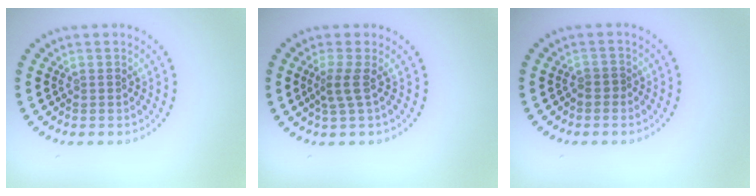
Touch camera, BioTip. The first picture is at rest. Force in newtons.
{"total": 2.0, "press": 1.3, "slide": 1.5}
{"total": 0.7, "press": 0.4, "slide": 0.6}